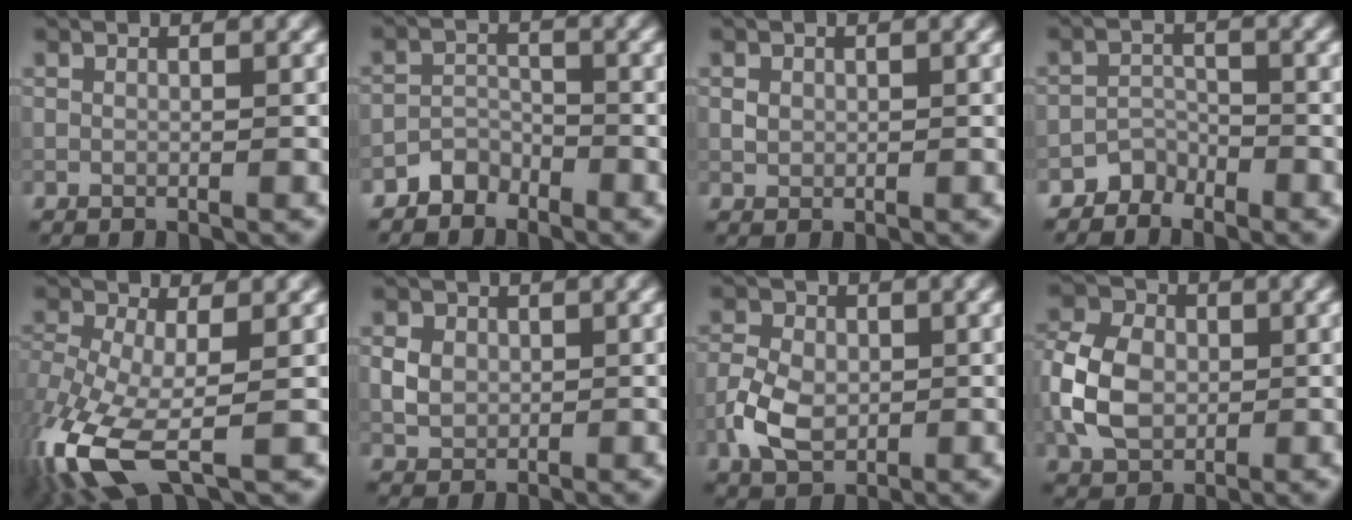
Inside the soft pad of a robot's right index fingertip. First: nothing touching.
{"total": 2.1, "force": [-1.8, 1.1, 0.2], "torque": [0.004, 0.012, -0.035]}
{"total": 0.9, "force": [0.1, 0.8, 0.4], "torque": [-0.005, -0.001, 0.000]}
{"total": 1.9, "force": [-1.6, 0.9, -0.1], "torque": [0.009, 0.012, -0.030]}
{"total": 8.9, "force": [-3.8, 3.9, 7.0], "torque": [-0.167, -0.015, -0.080]}
{"total": 2.3, "force": [0.1, 2.0, 1.2], "torque": [-0.024, -0.002, 0.002]}
{"total": 5.0, "force": [-1.2, 3.5, 3.4], "torque": [-0.068, 0.001, -0.027]}
{"total": 7.6, "force": [-0.9, 5.6, 5.0], "torque": [-0.120, 0.011, -0.030]}